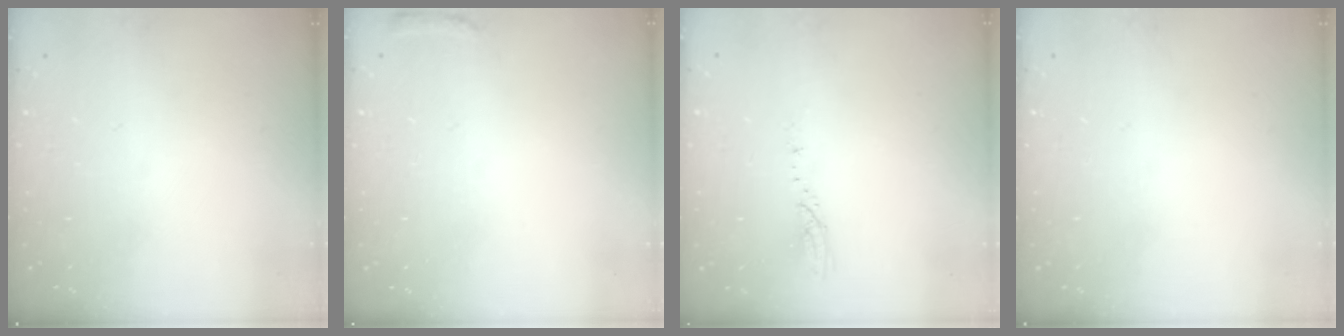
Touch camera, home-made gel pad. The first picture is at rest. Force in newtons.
{"total": 4.7, "press": 4.6, "slide": 0.9}
{"total": 3.0, "press": 3.0, "slide": 0.2}
{"total": 0.0}